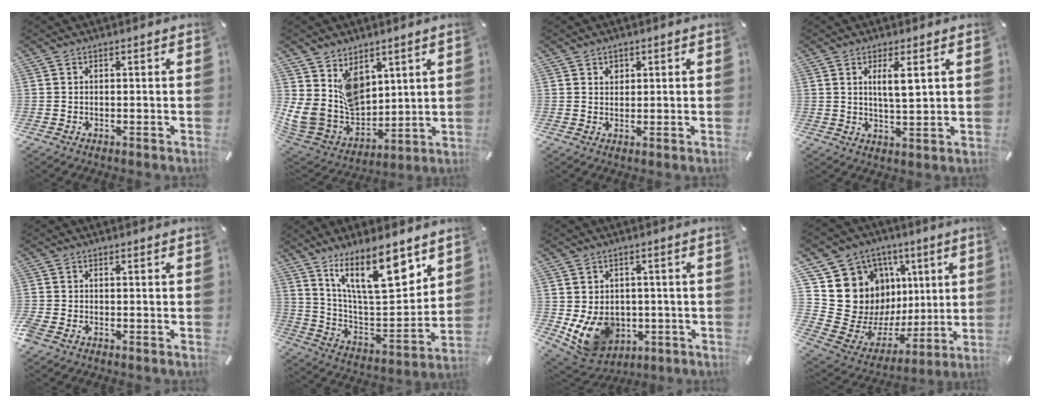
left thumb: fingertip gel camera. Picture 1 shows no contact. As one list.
[{"total": 14.4, "force": [5.3, 11.7, 6.4], "torque": [-0.134, -0.062, 0.107]}, {"total": 1.6, "force": [0.9, 1.3, 0.2], "torque": [0.012, -0.004, 0.012]}, {"total": 5.6, "force": [2.2, 1.3, 4.9], "torque": [-0.086, -0.004, 0.032]}, {"total": 1.4, "force": [-0.9, 0.8, 0.6], "torque": [-0.017, 0.001, -0.019]}, {"total": 18.8, "force": [12.0, 7.1, 12.7], "torque": [-0.207, -0.068, 0.201]}, {"total": 10.8, "force": [-2.1, 9.1, 5.3], "torque": [-0.108, -0.003, -0.035]}, {"total": 16.5, "force": [3.9, 15.5, 4.3], "torque": [-0.055, -0.065, 0.117]}]